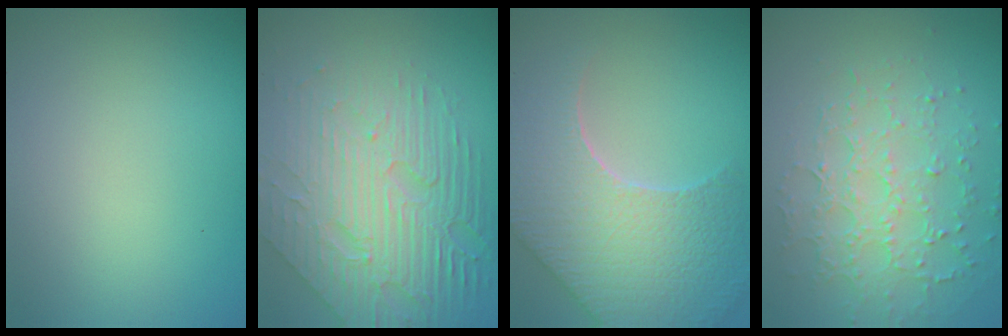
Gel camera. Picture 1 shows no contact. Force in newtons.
{"total": 8.4, "press": 5.6, "slide": 6.2}
{"total": 9.0, "press": 6.4, "slide": 6.3}
{"total": 4.8, "press": 3.5, "slide": 3.4}